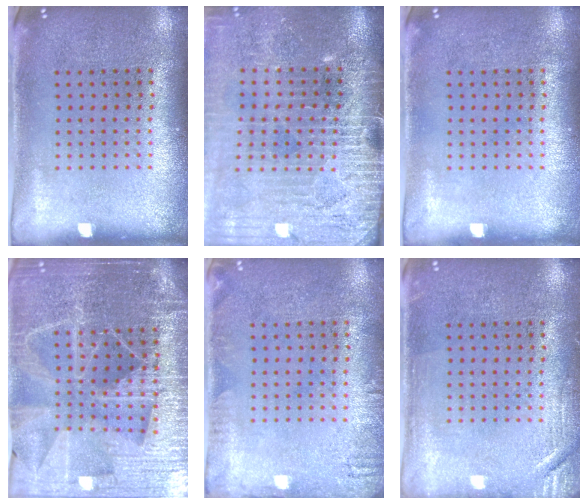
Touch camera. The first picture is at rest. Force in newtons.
{"total": 4.2, "press": 3.6, "slide": 2.0}
{"total": 0.0}
{"total": 5.5, "press": 4.9, "slide": 2.5}
{"total": 1.5, "press": 1.5, "slide": 0.2}
{"total": 1.8, "press": 1.8, "slide": 0.3}